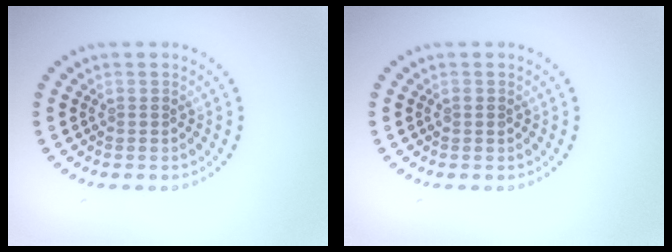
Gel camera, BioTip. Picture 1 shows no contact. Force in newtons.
{"total": 0.6, "press": 0.6, "slide": 0.1}